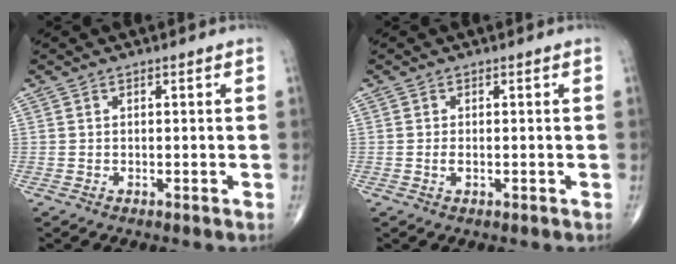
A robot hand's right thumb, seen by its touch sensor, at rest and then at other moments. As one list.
[{"total": 0.9, "force": [-0.1, 0.4, 0.8], "torque": [-0.018, -0.002, -0.003]}]